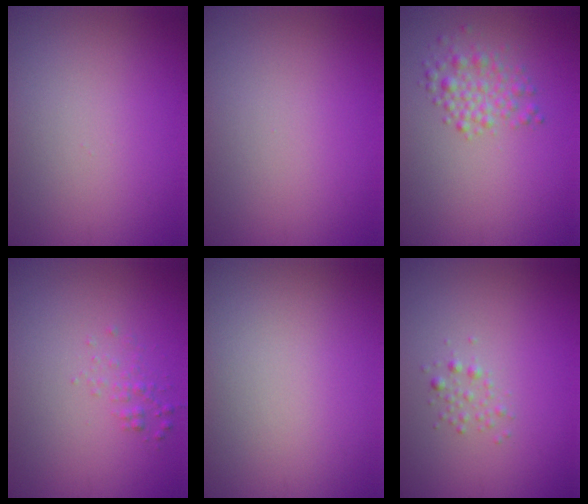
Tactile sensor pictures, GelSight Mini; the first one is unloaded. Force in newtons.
{"total": 0.0}
{"total": 2.6, "press": 2.6, "slide": 0.1}
{"total": 1.1, "press": 1.1, "slide": 0.0}
{"total": 0.0}
{"total": 1.1, "press": 1.1, "slide": 0.0}